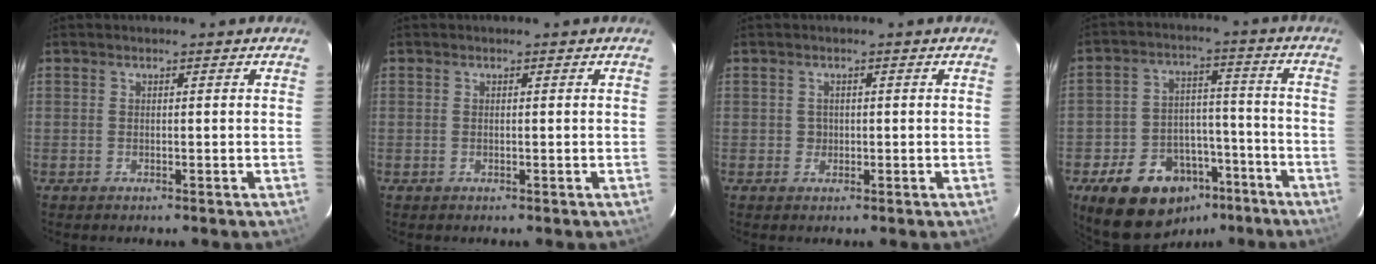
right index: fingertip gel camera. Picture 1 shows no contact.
{"total": 0.0}
{"total": 1.5, "force": [-0.1, 1.5, 0.1], "torque": [0.003, 0.002, 0.001]}
{"total": 16.9, "force": [-10.3, 11.2, 7.3], "torque": [-0.161, 0.034, -0.137]}